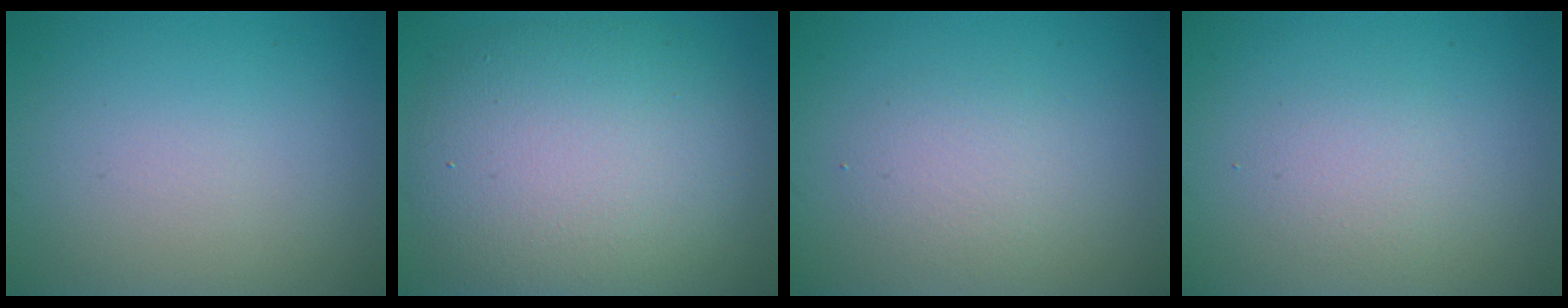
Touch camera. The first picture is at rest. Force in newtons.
{"total": 10.5, "press": 10.5, "slide": 0.9}
{"total": 2.2, "press": 2.2, "slide": 0.1}
{"total": 1.6, "press": 1.6, "slide": 0.1}